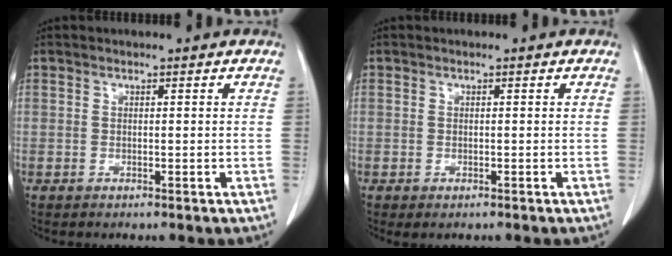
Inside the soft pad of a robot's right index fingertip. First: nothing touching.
{"total": 0.7, "force": [-0.4, 0.3, 0.5], "torque": [-0.006, -0.001, 0.001]}